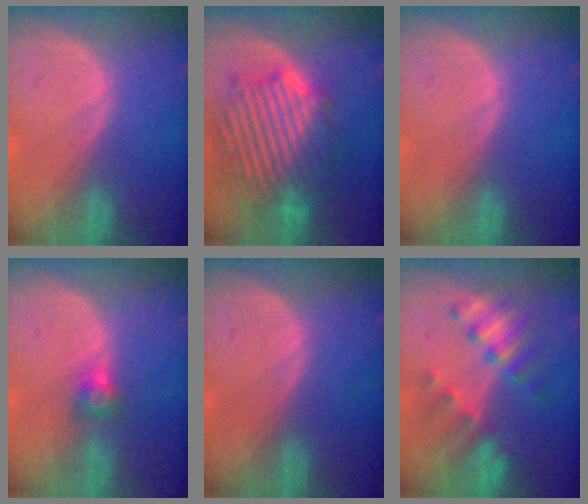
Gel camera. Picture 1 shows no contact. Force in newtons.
{"total": 13.3, "press": 13.3, "slide": 1.1}
{"total": 0.0}
{"total": 2.7, "press": 2.5, "slide": 0.9}
{"total": 0.0}
{"total": 7.6, "press": 7.5, "slide": 1.1}